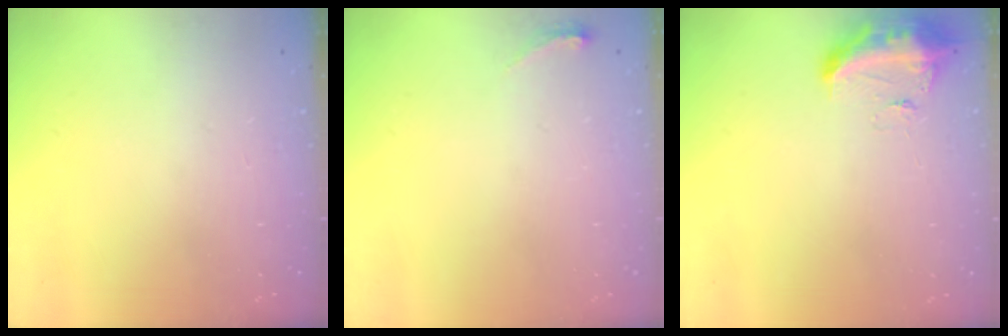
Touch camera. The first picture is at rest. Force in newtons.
{"total": 3.8, "press": 3.5, "slide": 1.6}
{"total": 9.6, "press": 9.6, "slide": 0.6}